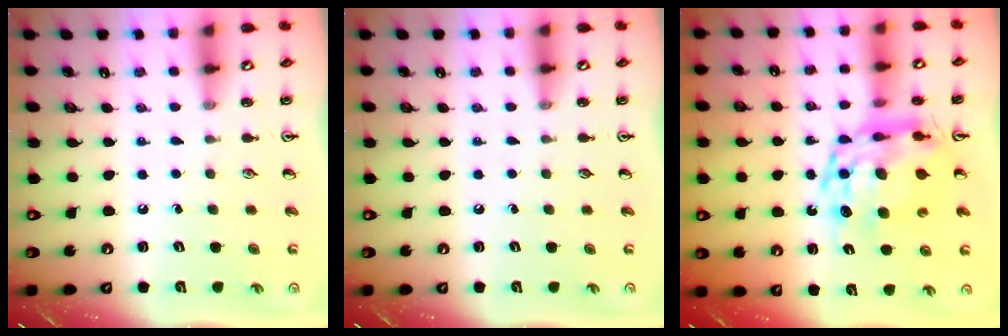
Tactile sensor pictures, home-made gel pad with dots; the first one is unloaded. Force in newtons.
{"total": 0.0}
{"total": 15.5, "press": 15.4, "slide": 1.2}